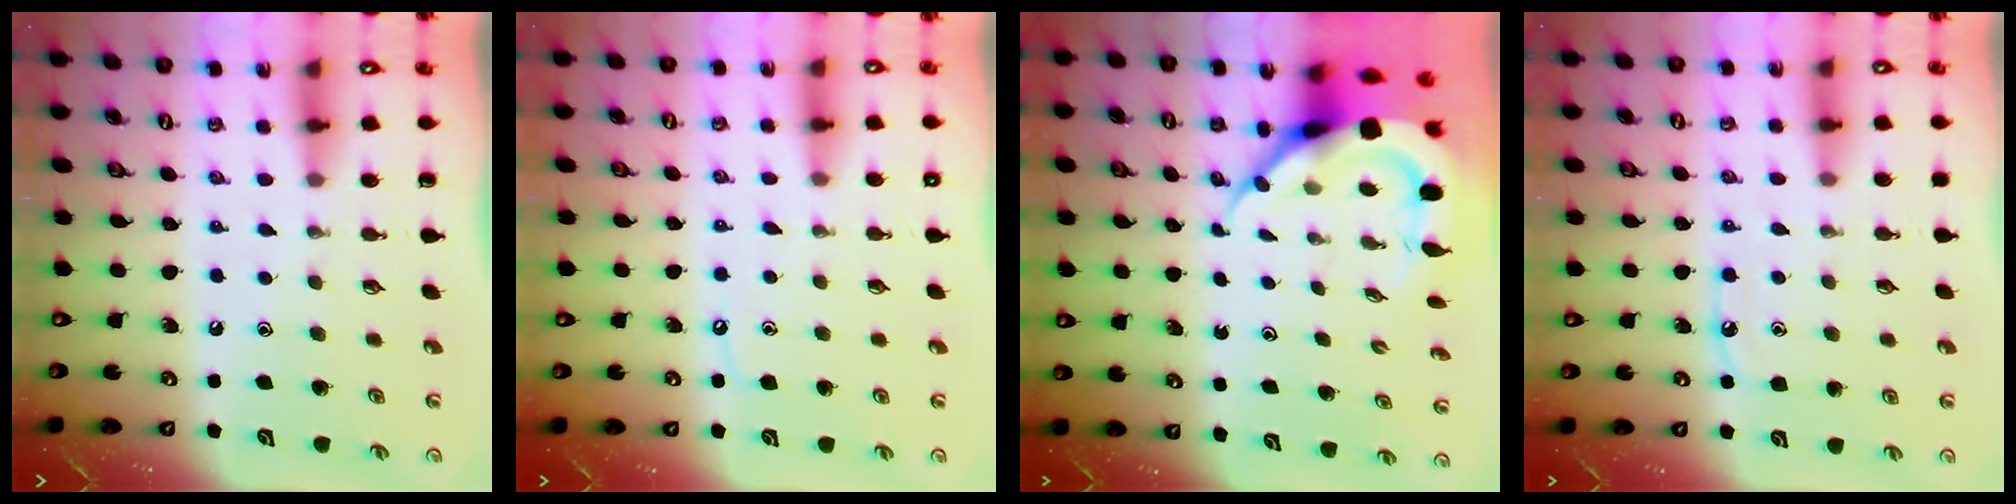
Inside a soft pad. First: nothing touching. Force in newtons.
{"total": 5.1, "press": 5.0, "slide": 0.6}
{"total": 11.1, "press": 11.0, "slide": 1.4}
{"total": 5.5, "press": 5.4, "slide": 0.7}